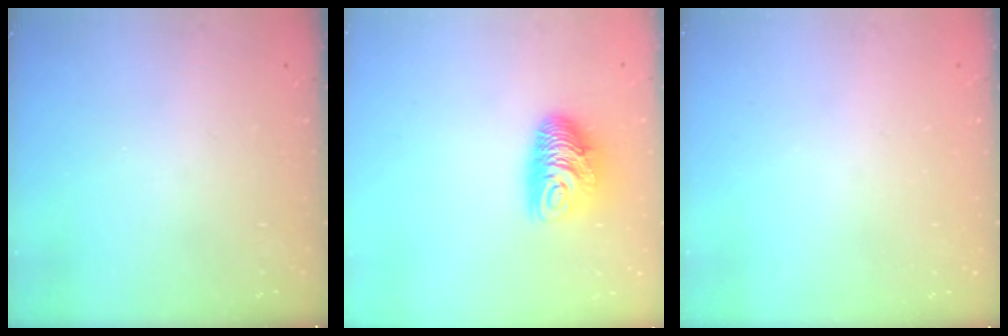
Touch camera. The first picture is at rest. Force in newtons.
{"total": 10.3, "press": 10.3, "slide": 0.4}
{"total": 0.0}